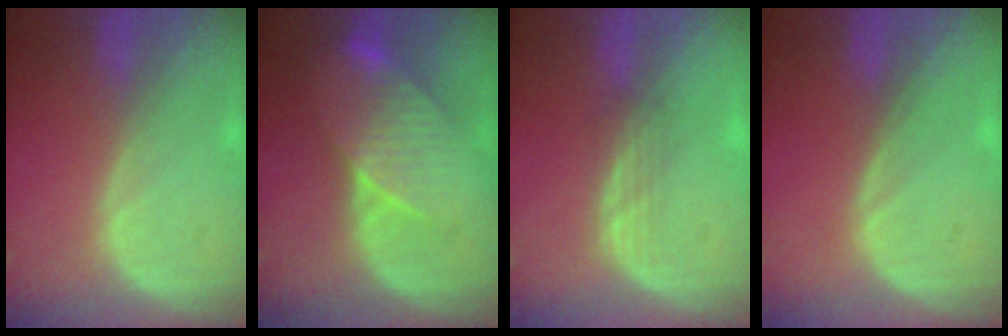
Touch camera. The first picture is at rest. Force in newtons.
{"total": 8.4, "press": 7.6, "slide": 3.6}
{"total": 2.1, "press": 2.1, "slide": 0.3}
{"total": 0.0}